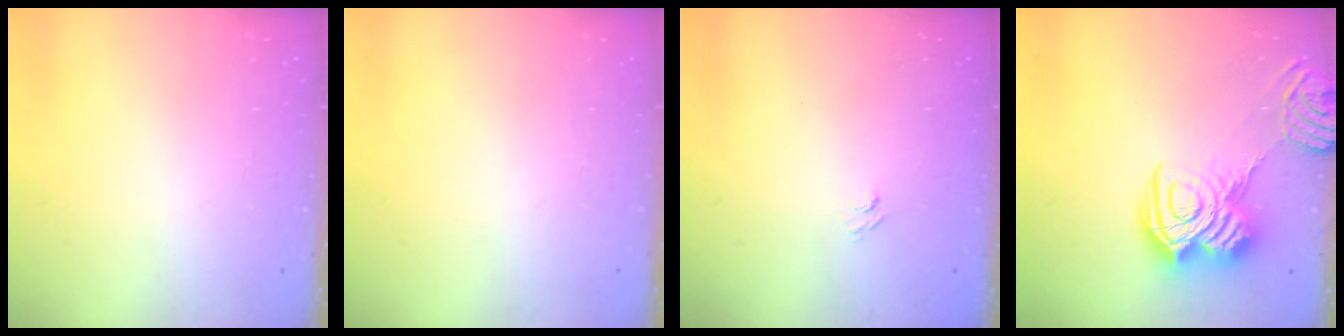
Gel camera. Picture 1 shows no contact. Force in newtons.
{"total": 0.0}
{"total": 2.8, "press": 2.6, "slide": 1.0}
{"total": 14.9, "press": 14.9, "slide": 0.6}